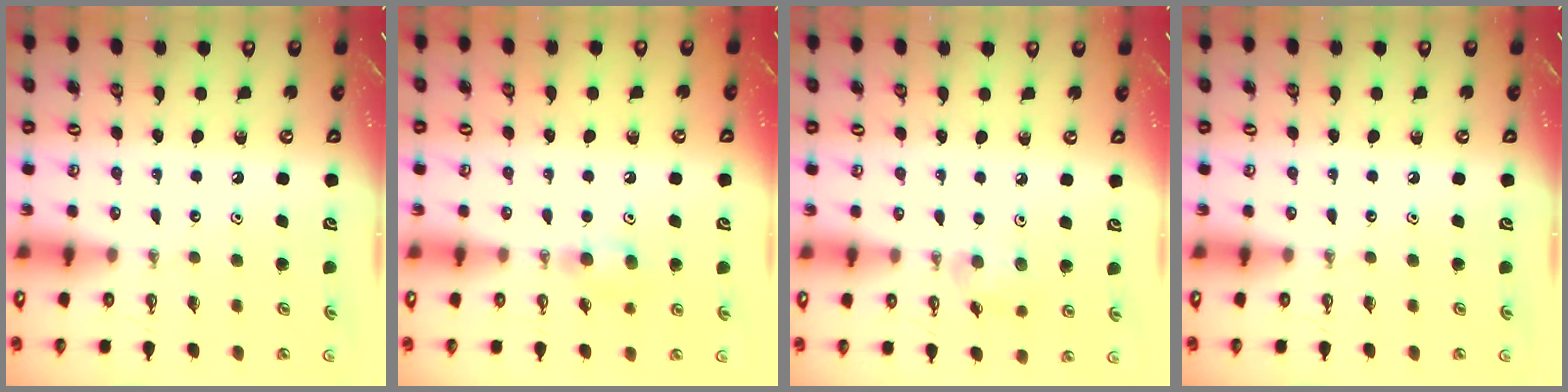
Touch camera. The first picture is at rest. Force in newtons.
{"total": 6.3, "press": 6.2, "slide": 1.3}
{"total": 7.4, "press": 7.3, "slide": 1.5}
{"total": 0.0}